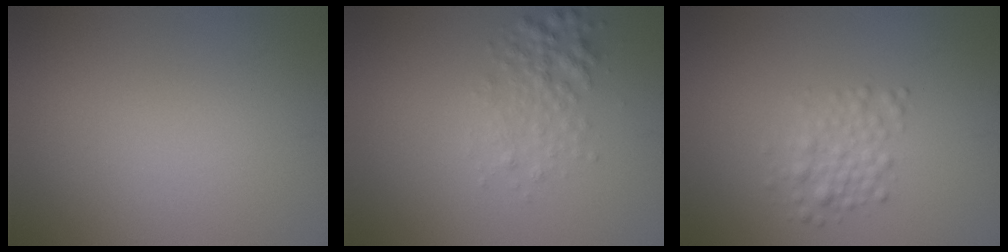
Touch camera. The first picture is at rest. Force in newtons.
{"total": 2.5, "press": 2.5, "slide": 0.0}
{"total": 2.3, "press": 2.3, "slide": 0.0}